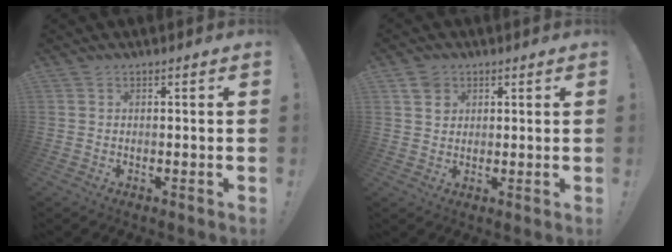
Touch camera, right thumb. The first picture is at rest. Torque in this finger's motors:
{"motor_torque": [0.26, 1.12, 0.25, 0.29, 0.01]}